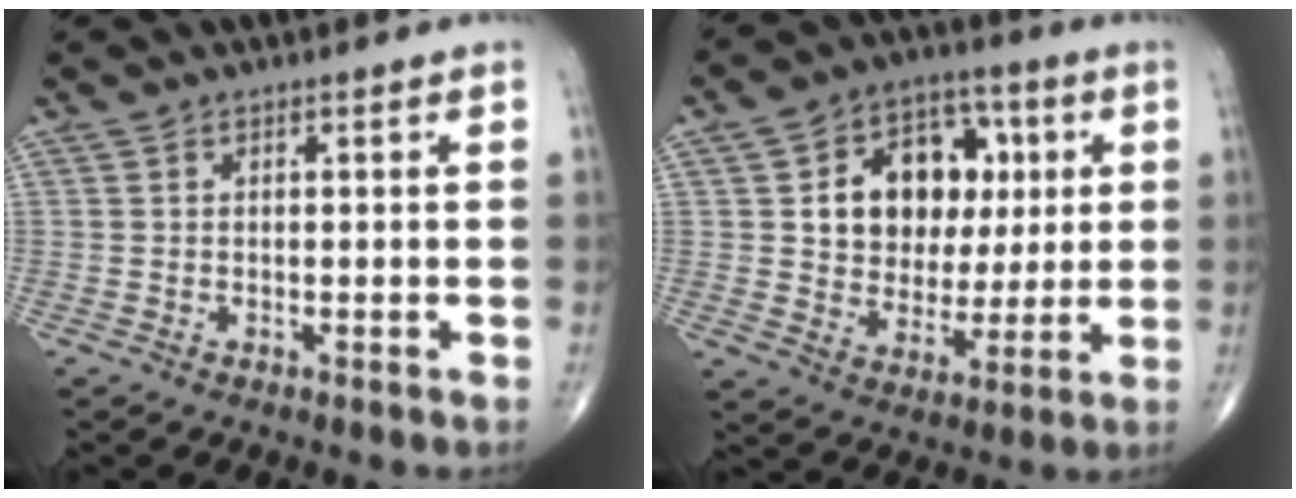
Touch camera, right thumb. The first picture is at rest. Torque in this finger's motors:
{"motor_torque": [0.79, 3.14, 0.15, 0.03, 0.07]}